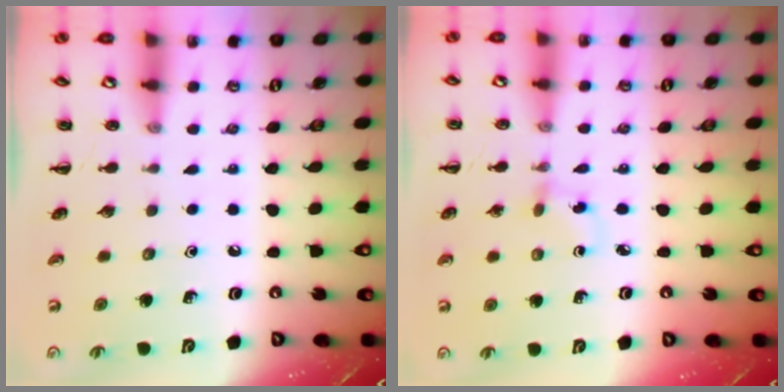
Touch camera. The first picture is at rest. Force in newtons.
{"total": 2.0, "press": 1.7, "slide": 1.0}